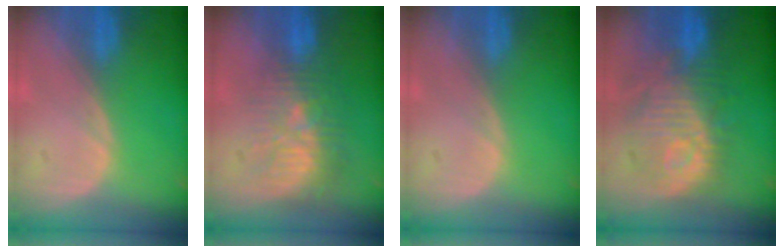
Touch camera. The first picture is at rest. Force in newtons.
{"total": 9.9, "press": 8.9, "slide": 4.3}
{"total": 0.0}
{"total": 11.3, "press": 10.6, "slide": 3.7}